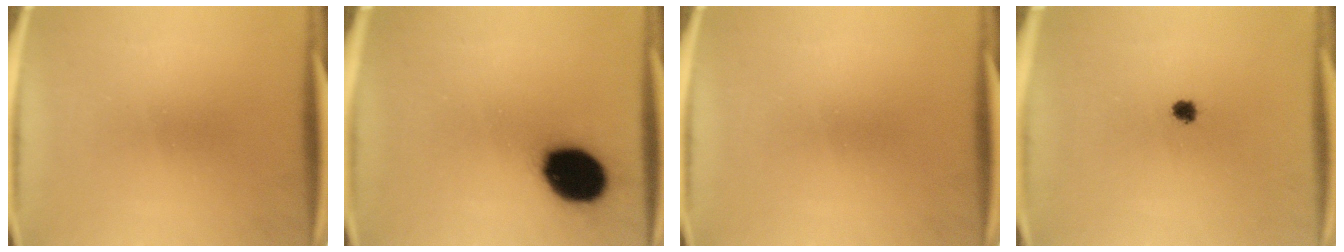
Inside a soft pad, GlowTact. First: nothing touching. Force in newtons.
{"total": 16.1}
{"total": 0.0}
{"total": 2.1}